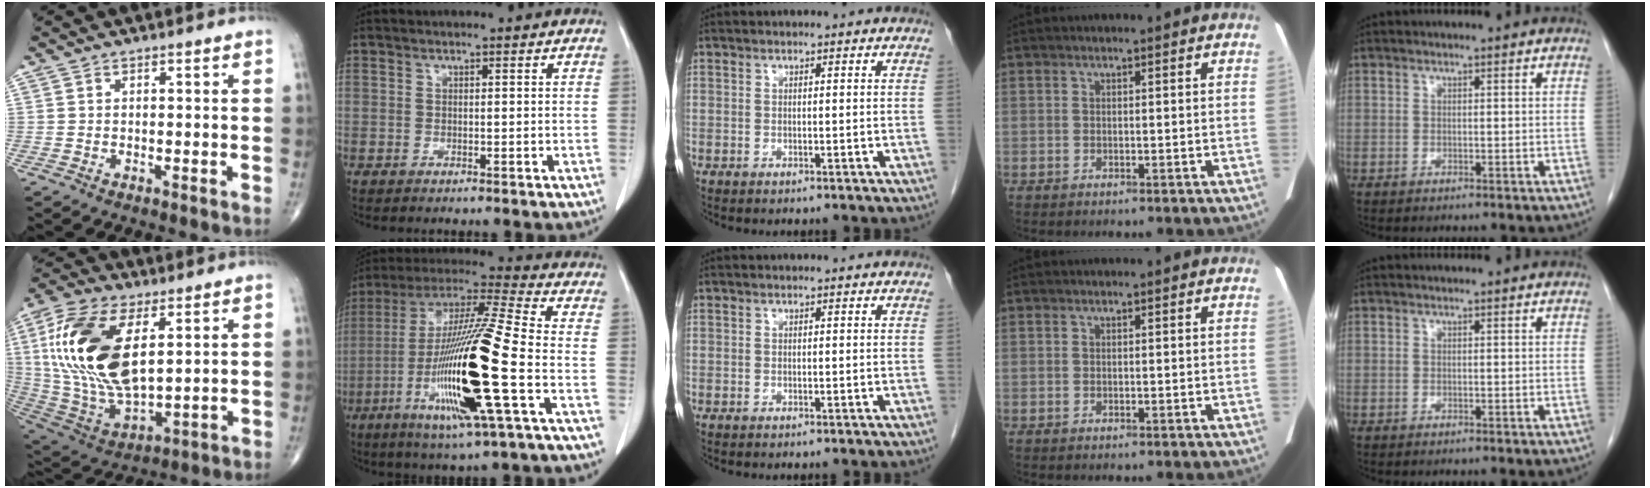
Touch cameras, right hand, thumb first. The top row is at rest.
{"thumb": {"total": 23.3, "force": [5.6, 11.6, 19.5], "torque": [-0.396, -0.025, 0.107]}, "index": {"total": 22.1, "force": [-6.1, 0.4, 21.2], "torque": [-0.438, -0.031, -0.122]}}